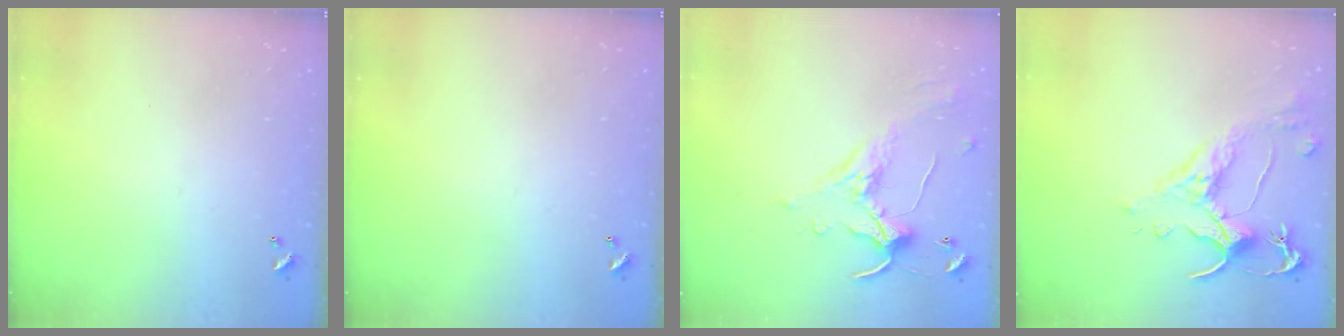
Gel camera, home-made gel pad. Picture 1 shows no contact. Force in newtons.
{"total": 0.0}
{"total": 1.2, "press": 0.6, "slide": 1.1}
{"total": 2.6, "press": 2.2, "slide": 1.3}